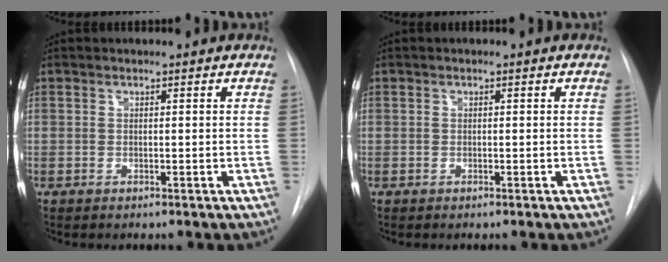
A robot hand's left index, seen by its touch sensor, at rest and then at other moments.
{"total": 0.0}